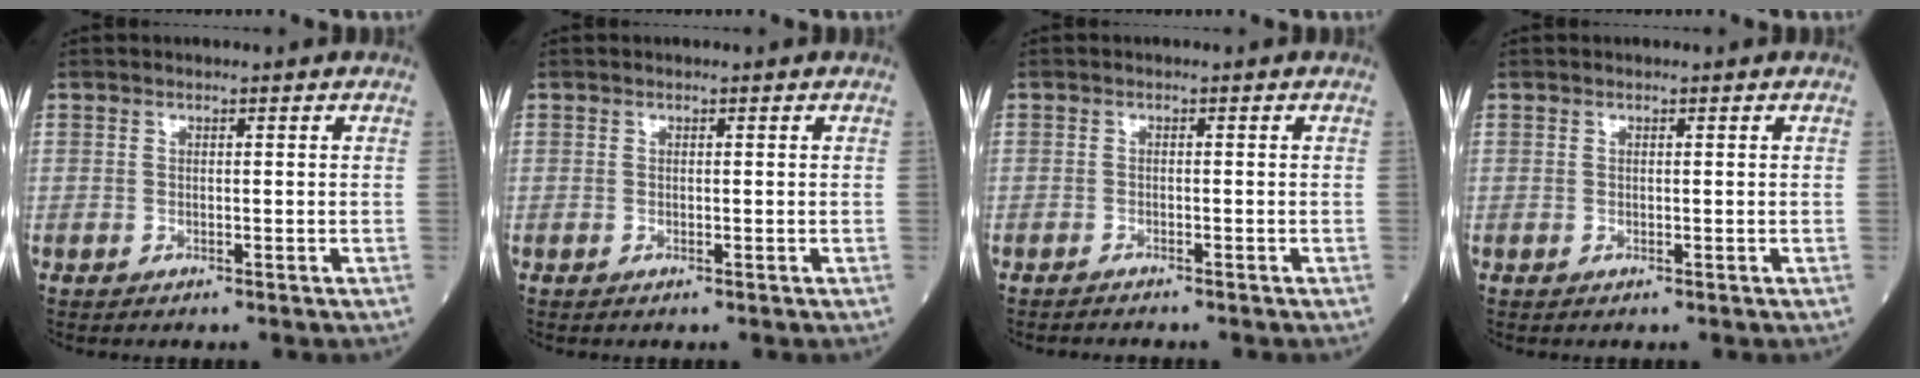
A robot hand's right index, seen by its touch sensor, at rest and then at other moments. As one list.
[{"total": 0.0}, {"total": 1.1, "force": [-1.1, 0.0, 0.1], "torque": [-0.006, -0.003, -0.013]}, {"total": 0.0}]